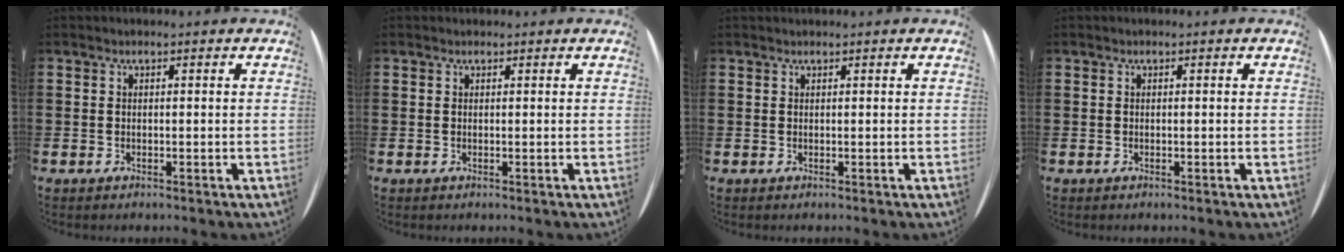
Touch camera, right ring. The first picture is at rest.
{"total": 0.0}
{"total": 0.0}
{"total": 0.0}